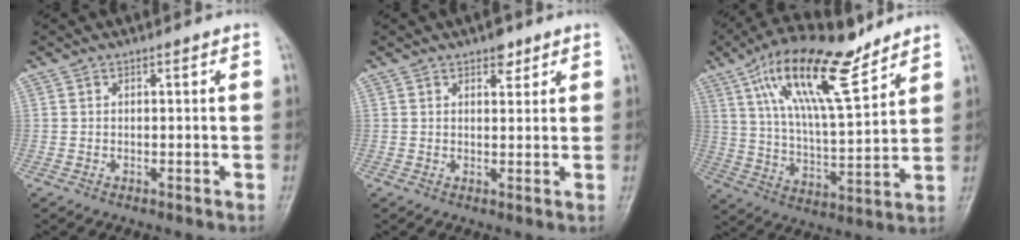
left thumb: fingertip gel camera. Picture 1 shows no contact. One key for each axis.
{"total": 2.8, "fx": 1.8, "fy": 1.5, "fz": 1.5, "tx": -0.007, "ty": -0.009, "tz": 0.026}
{"total": 18.4, "fx": 11.2, "fy": 6.0, "fz": 13.4, "tx": -0.218, "ty": -0.042, "tz": 0.206}